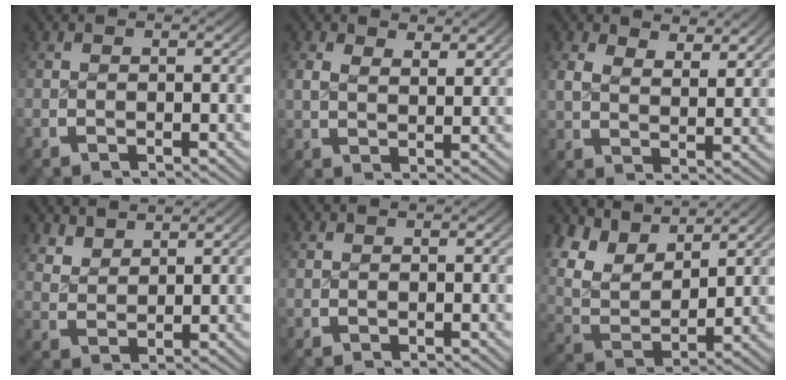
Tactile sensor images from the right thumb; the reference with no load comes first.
{"total": 2.6, "force": [1.8, 1.1, 1.5], "torque": [-0.025, -0.010, 0.041]}
{"total": 3.5, "force": [2.5, 1.6, 2.0], "torque": [-0.033, -0.013, 0.054]}
{"total": 2.8, "force": [2.5, 1.0, 0.8], "torque": [-0.012, -0.005, 0.057]}
{"total": 0.0}
{"total": 8.8, "force": [2.7, 5.9, 6.0], "torque": [-0.148, -0.024, 0.057]}